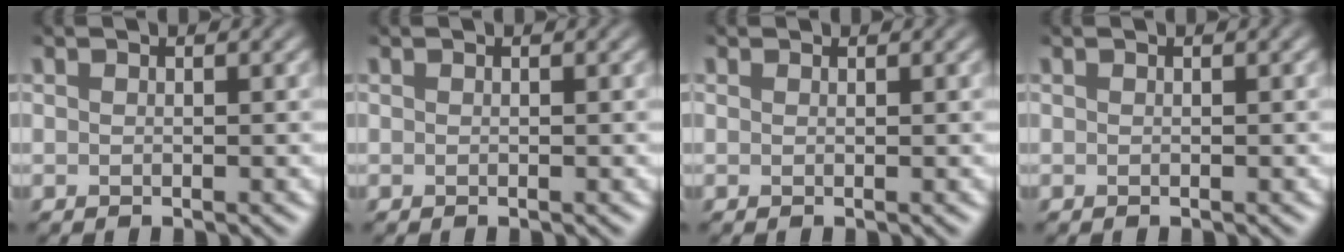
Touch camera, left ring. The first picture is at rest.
{"total": 0.0}
{"total": 1.1, "force": [-0.3, -0.5, -0.9], "torque": [0.003, 0.000, 0.001]}
{"total": 0.7, "force": [0.2, 0.3, 0.6], "torque": [-0.005, 0.007, -0.001]}